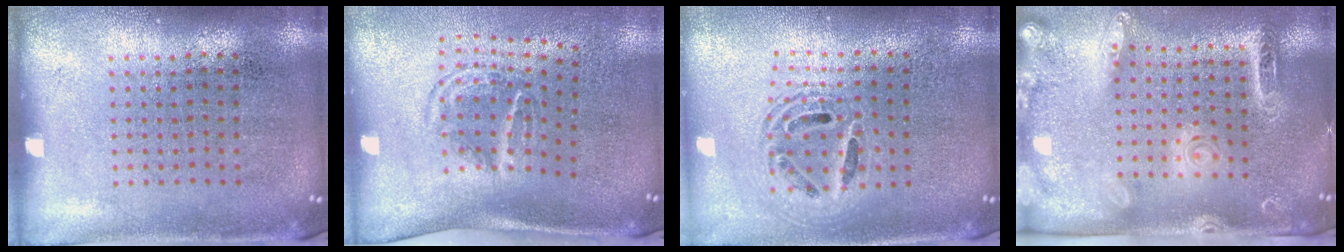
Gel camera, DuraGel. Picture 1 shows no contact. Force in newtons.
{"total": 1.8, "press": 1.2, "slide": 1.4}
{"total": 1.8, "press": 1.5, "slide": 1.1}
{"total": 2.6, "press": 2.0, "slide": 1.7}